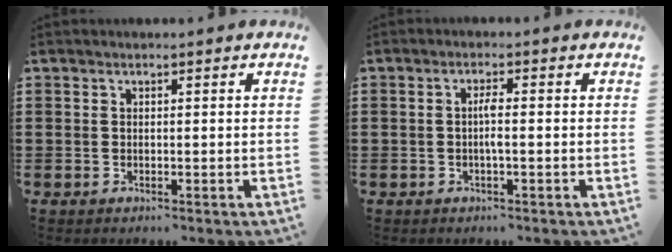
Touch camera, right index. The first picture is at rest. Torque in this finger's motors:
{"motor_torque": [0.66, -0.38, 0.20, 0.08]}